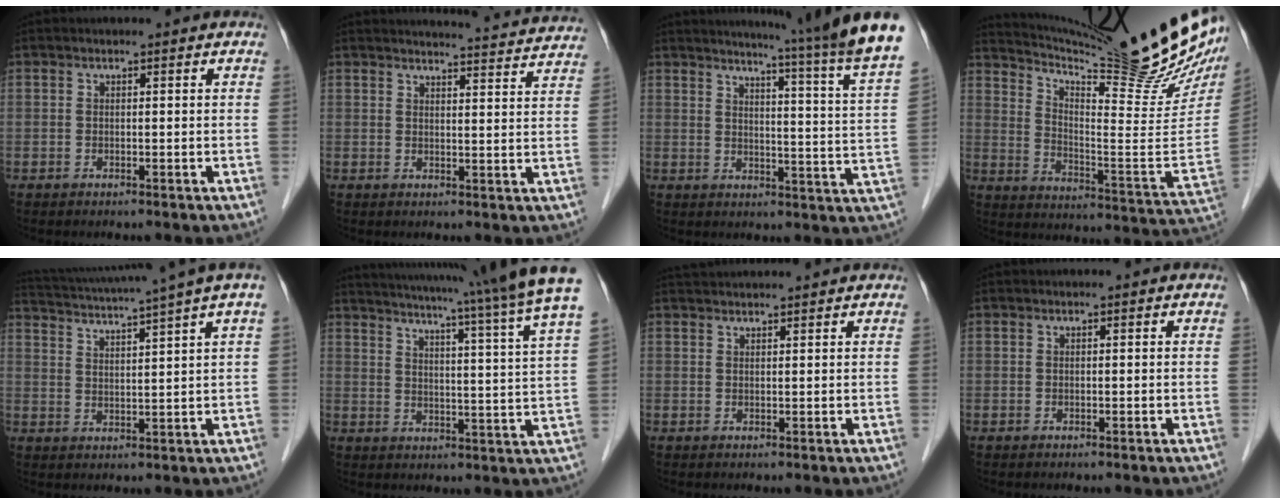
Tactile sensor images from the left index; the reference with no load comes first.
{"total": 13.2, "force": [13.0, 0.0, 2.3], "torque": [-0.020, -0.033, 0.134]}
{"total": 18.0, "force": [15.6, -2.9, 8.5], "torque": [-0.124, -0.083, 0.178]}
{"total": 27.7, "force": [24.4, 1.0, 13.1], "torque": [-0.205, -0.103, 0.325]}
{"total": 12.8, "force": [10.6, -2.1, 6.9], "torque": [-0.125, -0.004, 0.149]}
{"total": 23.6, "force": [20.5, -2.1, 11.5], "torque": [-0.184, -0.057, 0.249]}
{"total": 5.3, "force": [5.2, -0.2, 1.3], "torque": [-0.019, 0.037, 0.074]}
{"total": 0.0}